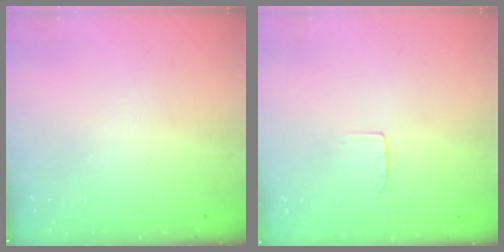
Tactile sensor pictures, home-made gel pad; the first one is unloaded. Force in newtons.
{"total": 3.4, "press": 3.4, "slide": 0.3}